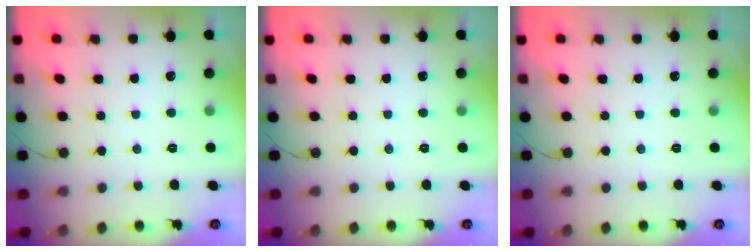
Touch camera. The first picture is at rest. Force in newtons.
{"total": 0.0}
{"total": 0.0}